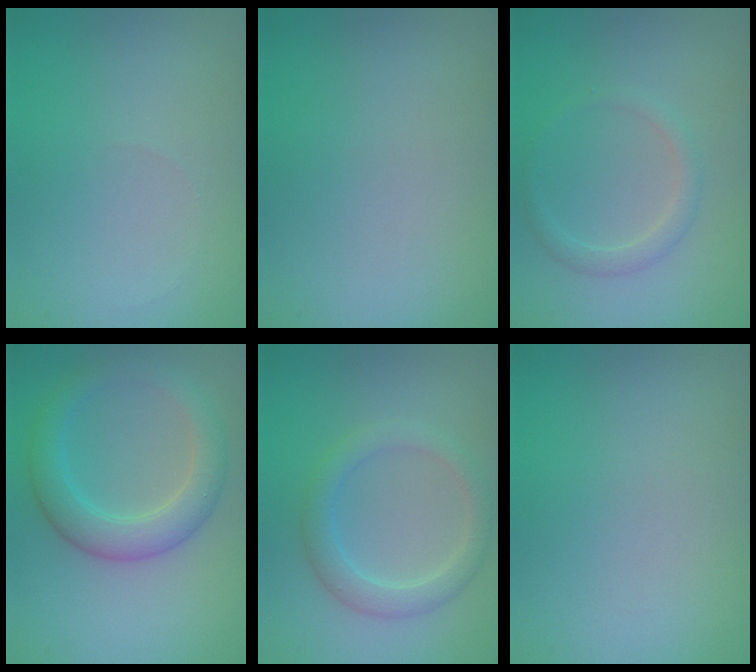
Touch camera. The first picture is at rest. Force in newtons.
{"total": 0.0}
{"total": 1.5, "press": 1.5, "slide": 0.2}
{"total": 4.0, "press": 4.0, "slide": 0.1}
{"total": 2.7, "press": 2.7, "slide": 0.3}
{"total": 0.0}